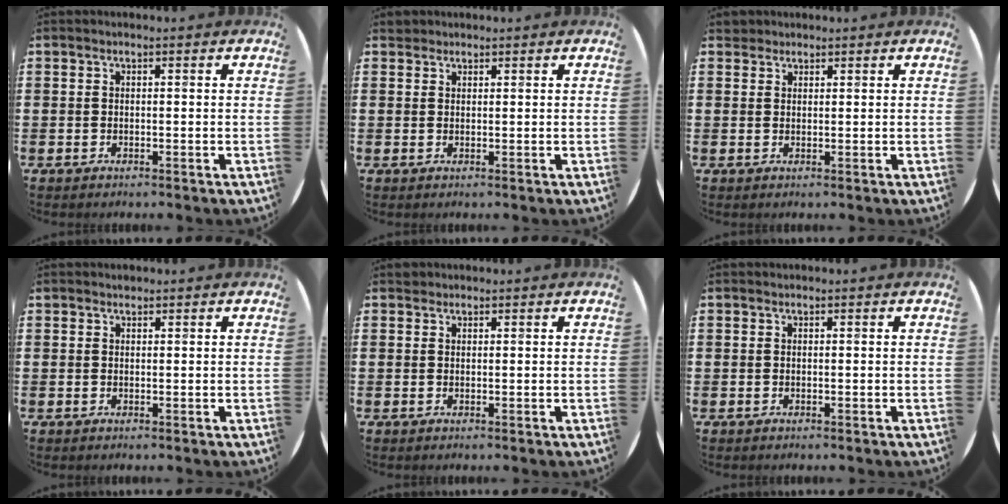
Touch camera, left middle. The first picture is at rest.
{"total": 1.1, "force": [1.0, 0.4, 0.0], "torque": [0.006, -0.001, 0.018]}
{"total": 1.5, "force": [1.3, 0.6, 0.0], "torque": [-0.003, 0.004, 0.027]}
{"total": 0.6, "force": [0.6, 0.1, -0.1], "torque": [0.001, 0.003, 0.011]}
{"total": 0.7, "force": [0.6, 0.3, -0.1], "torque": [0.000, 0.002, 0.013]}
{"total": 0.0}